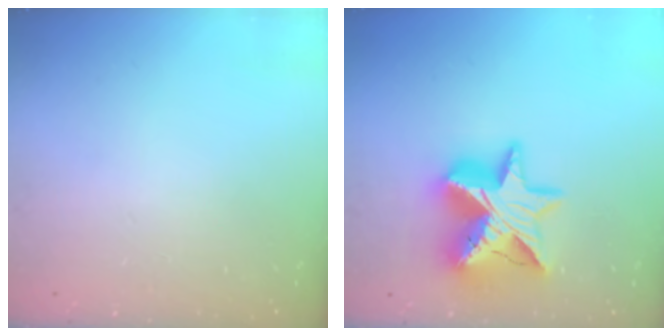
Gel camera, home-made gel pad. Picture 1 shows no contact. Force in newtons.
{"total": 18.1, "press": 18.1, "slide": 1.4}